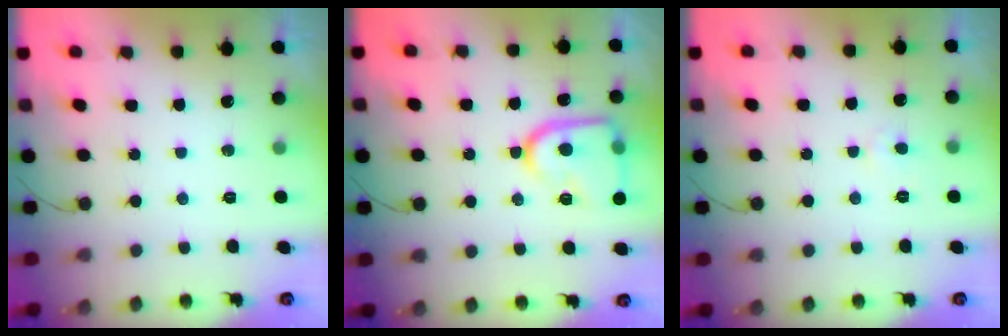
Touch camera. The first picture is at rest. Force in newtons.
{"total": 14.8, "press": 14.7, "slide": 1.2}
{"total": 3.5, "press": 3.5, "slide": 0.3}